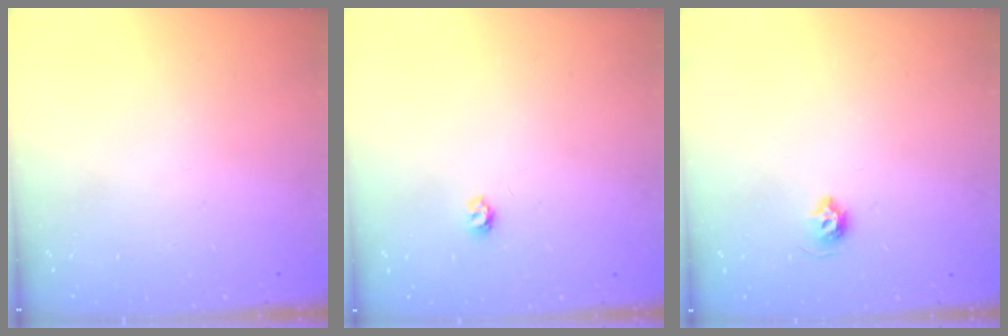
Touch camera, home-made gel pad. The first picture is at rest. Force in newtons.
{"total": 3.6, "press": 3.6, "slide": 0.3}
{"total": 5.7, "press": 5.7, "slide": 0.7}